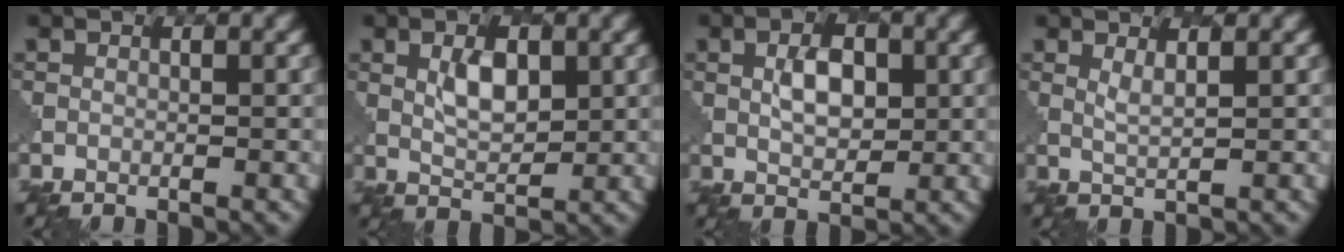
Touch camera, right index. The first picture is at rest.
{"total": 3.2, "force": [1.1, 1.7, 2.5], "torque": [-0.049, -0.002, 0.025]}
{"total": 3.3, "force": [0.9, 1.9, 2.6], "torque": [-0.049, 0.000, 0.019]}
{"total": 1.3, "force": [0.9, 0.2, 0.9], "torque": [-0.021, -0.007, 0.019]}